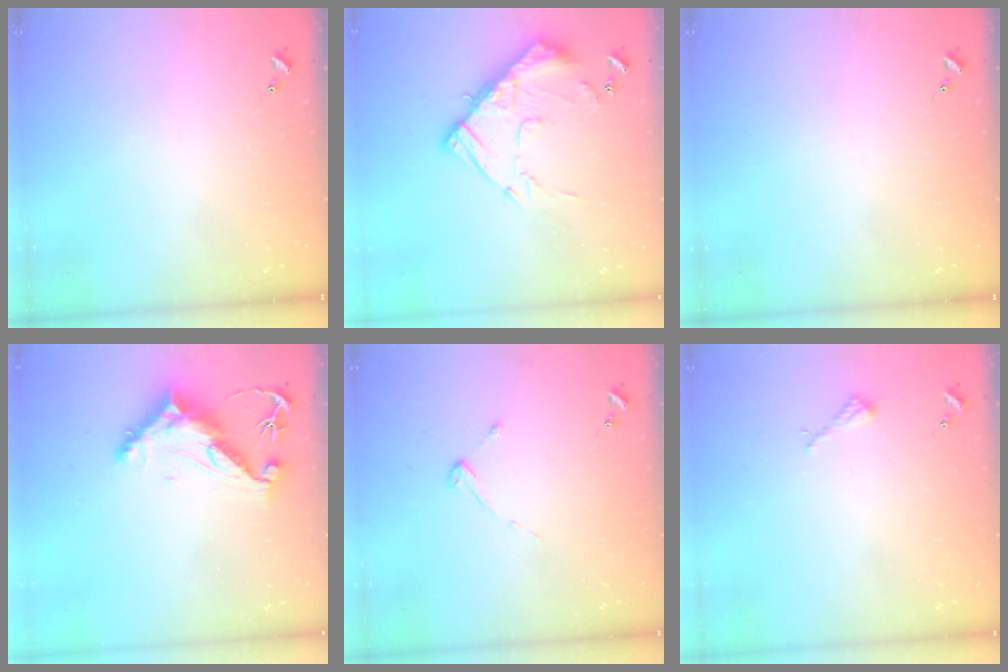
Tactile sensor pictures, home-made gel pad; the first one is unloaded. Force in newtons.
{"total": 14.2, "press": 14.2, "slide": 1.2}
{"total": 0.0}
{"total": 11.7, "press": 11.7, "slide": 0.9}
{"total": 2.7, "press": 2.7, "slide": 0.3}
{"total": 2.2, "press": 2.2, "slide": 0.2}